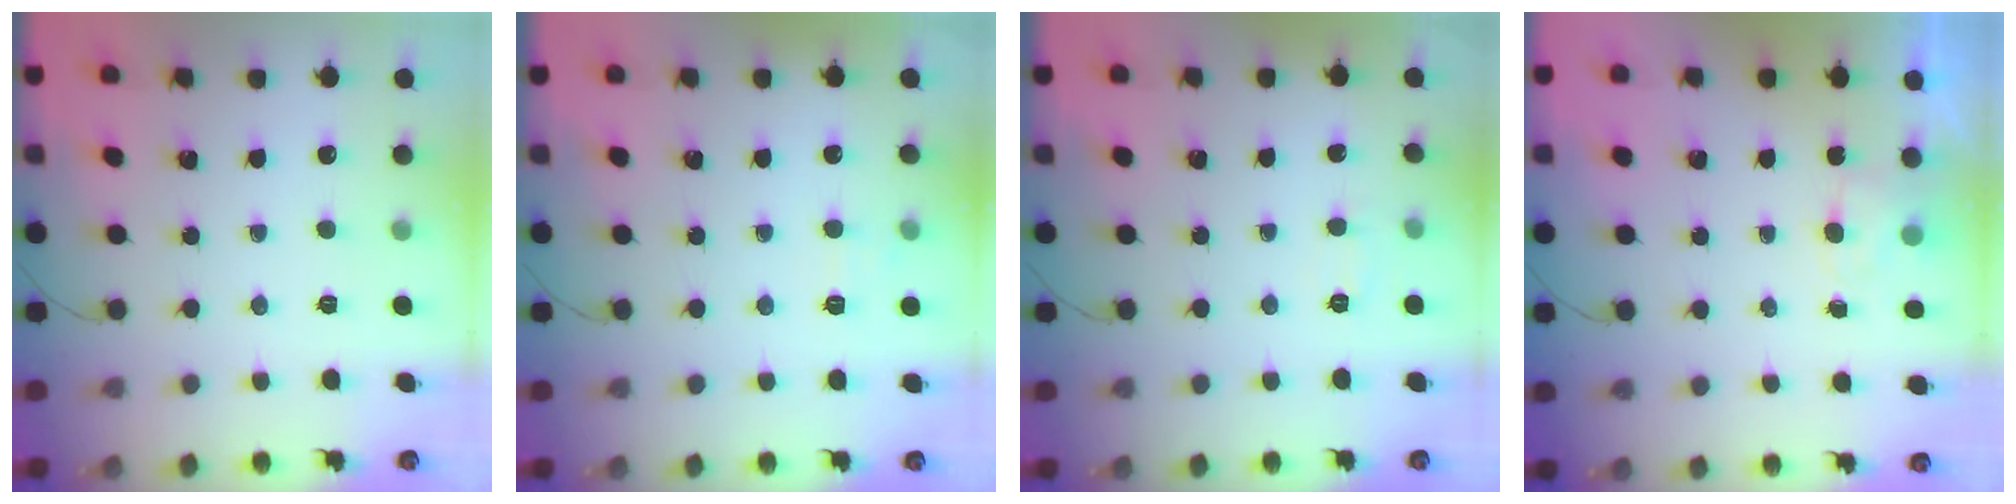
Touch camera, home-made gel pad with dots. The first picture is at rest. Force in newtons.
{"total": 6.0, "press": 5.8, "slide": 1.6}
{"total": 4.9, "press": 4.7, "slide": 1.2}
{"total": 3.8, "press": 3.6, "slide": 1.1}